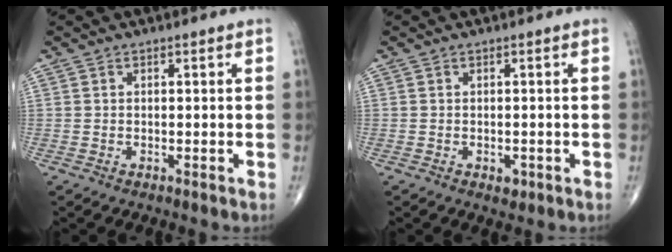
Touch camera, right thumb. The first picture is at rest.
{"total": 1.4, "force": [-0.6, 1.0, 0.8], "torque": [-0.006, 0.001, -0.004]}